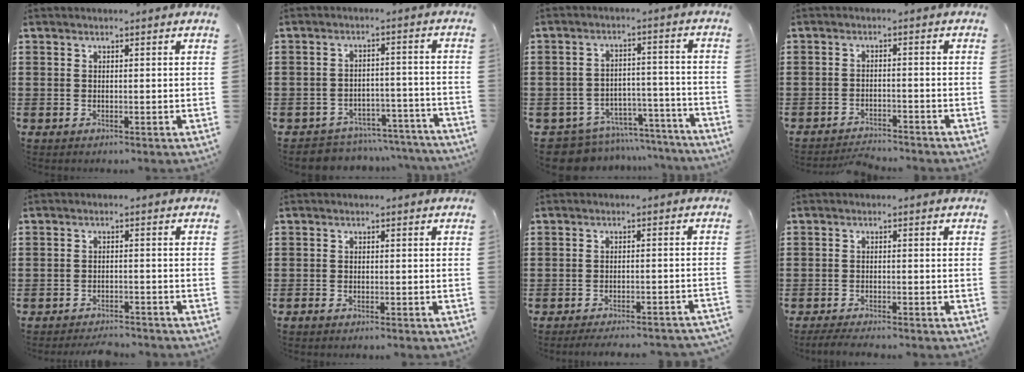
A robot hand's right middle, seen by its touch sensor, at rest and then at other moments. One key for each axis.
{"total": 4.4, "fx": -4.3, "fy": 0.7, "fz": 0.0, "tx": -0.006, "ty": 0.008, "tz": -0.090}
{"total": 8.1, "fx": -7.8, "fy": 1.8, "fz": 1.4, "tx": -0.034, "ty": 0.021, "tz": -0.153}
{"total": 2.6, "fx": -2.6, "fy": 0.1, "fz": 0.1, "tx": -0.009, "ty": -0.003, "tz": -0.053}
{"total": 2.5, "fx": -2.5, "fy": 0.1, "fz": 0.2, "tx": -0.011, "ty": -0.003, "tz": -0.051}
{"total": 0.7, "fx": -0.7, "fy": 0.1, "fz": 0.2, "tx": -0.007, "ty": -0.002, "tz": -0.013}
{"total": 2.7, "fx": -2.7, "fy": -0.2, "fz": 0.7, "tx": -0.013, "ty": -0.001, "tz": -0.053}
{"total": 2.0, "fx": -2.0, "fy": -0.1, "fz": 0.4, "tx": -0.018, "ty": -0.007, "tz": -0.041}